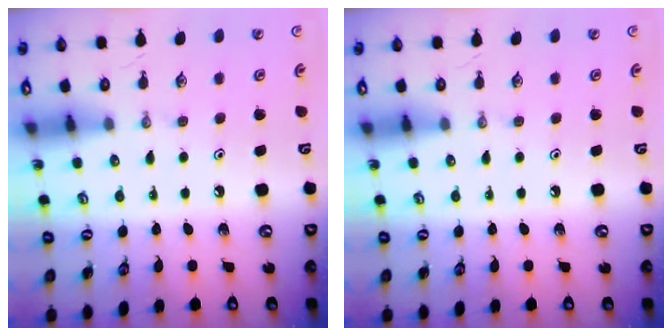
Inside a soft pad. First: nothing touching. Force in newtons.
{"total": 0.0}